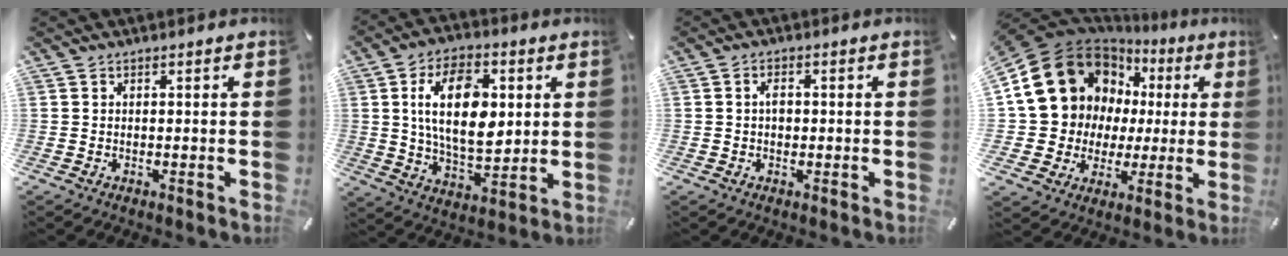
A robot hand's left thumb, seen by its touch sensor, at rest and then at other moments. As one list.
[{"total": 16.3, "force": [3.3, 9.9, 12.5], "torque": [-0.227, 0.005, 0.054]}, {"total": 2.2, "force": [0.1, 1.4, 1.7], "torque": [-0.026, 0.001, -0.002]}, {"total": 17.7, "force": [6.6, 15.2, 6.2], "torque": [-0.117, -0.049, 0.146]}]